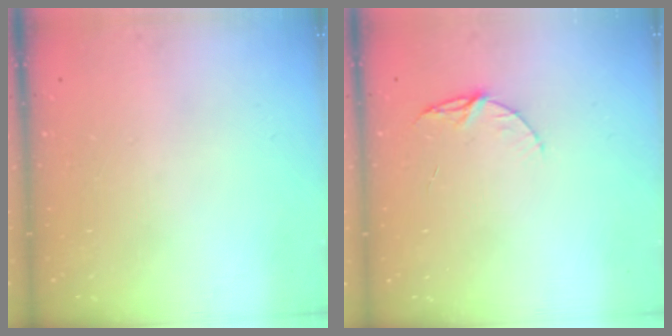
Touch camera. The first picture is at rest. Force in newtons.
{"total": 7.0, "press": 6.9, "slide": 0.6}